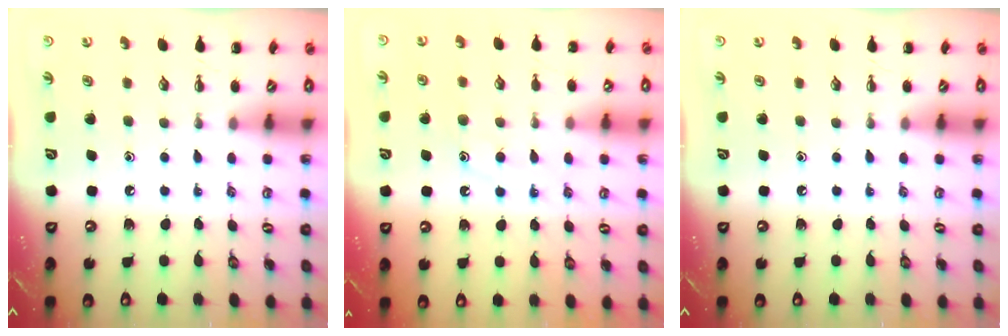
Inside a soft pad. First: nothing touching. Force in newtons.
{"total": 10.0, "press": 9.9, "slide": 1.1}
{"total": 0.0}